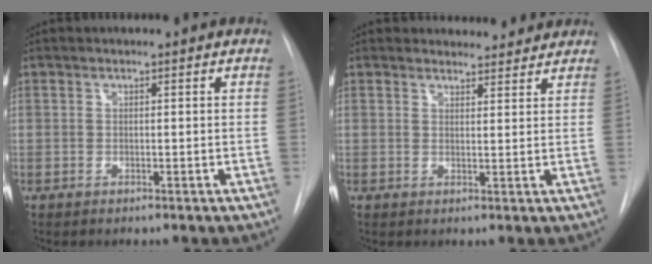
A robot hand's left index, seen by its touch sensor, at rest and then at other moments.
{"total": 5.1, "force": [4.8, 1.7, 0.2], "torque": [0.007, 0.003, 0.051]}